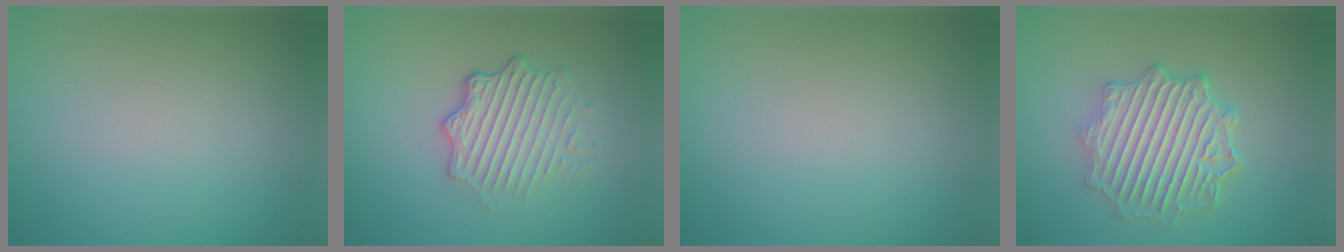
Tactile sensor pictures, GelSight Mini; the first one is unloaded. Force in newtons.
{"total": 4.8, "press": 3.4, "slide": 3.4}
{"total": 0.0}
{"total": 6.1, "press": 5.1, "slide": 3.3}